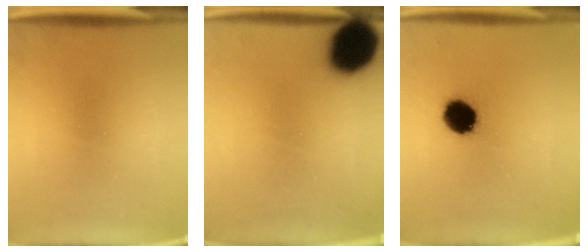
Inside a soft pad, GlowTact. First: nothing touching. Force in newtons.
{"total": 16.3}
{"total": 10.8}